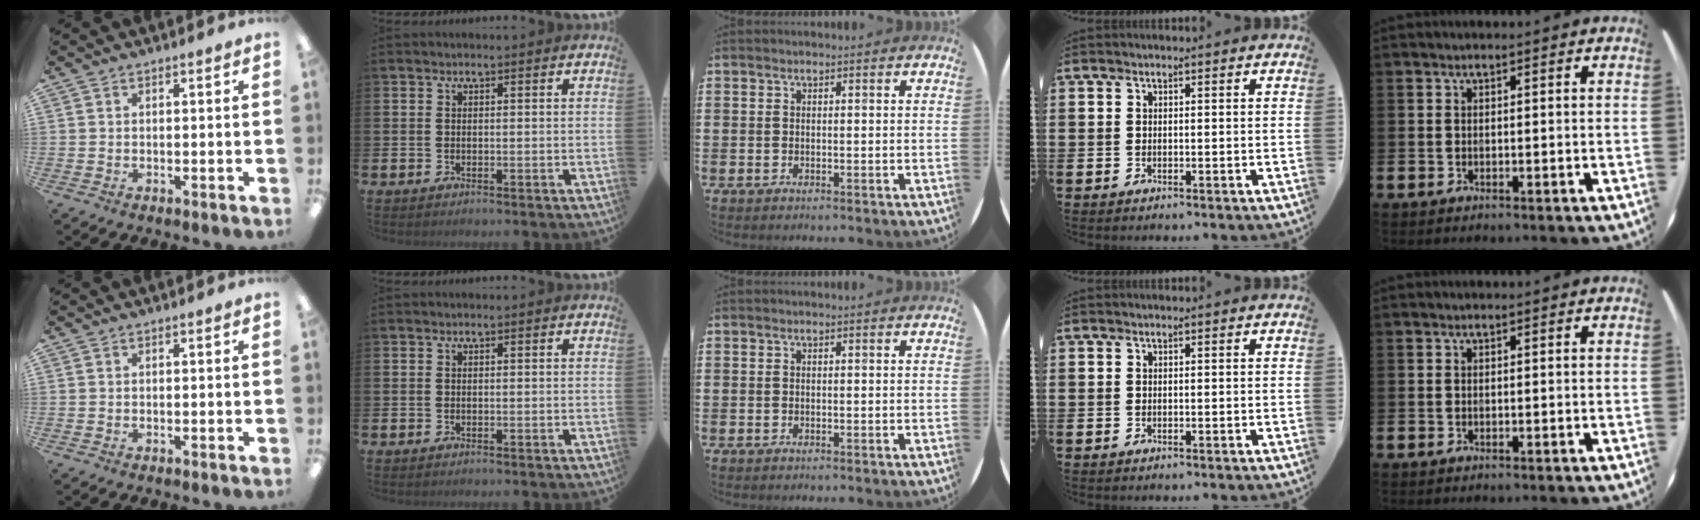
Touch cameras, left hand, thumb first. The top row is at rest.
{}